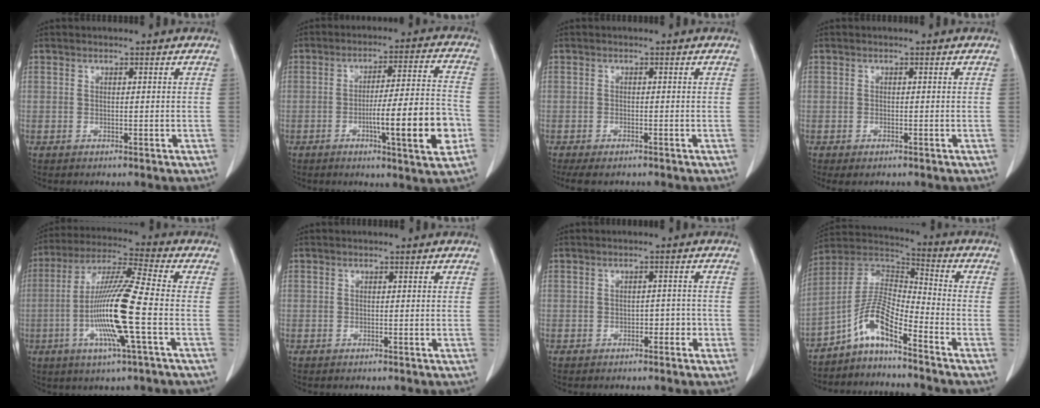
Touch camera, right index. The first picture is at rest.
{"total": 13.4, "force": [-4.0, 0.5, 12.8], "torque": [-0.194, -0.002, -0.061]}
{"total": 4.1, "force": [-3.4, 1.2, 2.0], "torque": [-0.029, -0.009, -0.051]}
{"total": 1.5, "force": [-1.0, 0.5, 1.0], "torque": [-0.014, -0.004, -0.011]}
{"total": 14.4, "force": [-3.2, -0.2, 14.0], "torque": [-0.280, -0.007, -0.070]}
{"total": 0.0}
{"total": 2.1, "force": [-1.0, 1.3, 1.2], "torque": [-0.014, 0.006, -0.012]}
{"total": 8.8, "force": [-5.9, 1.3, 6.4], "torque": [-0.135, 0.021, -0.116]}